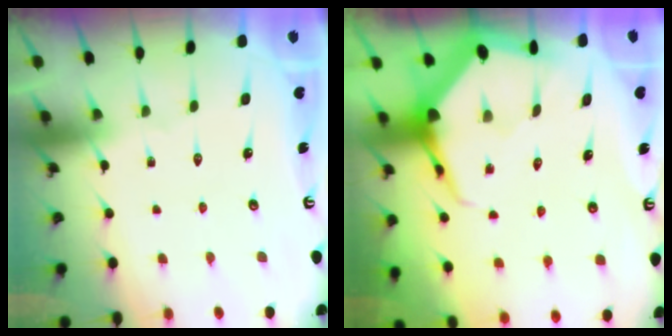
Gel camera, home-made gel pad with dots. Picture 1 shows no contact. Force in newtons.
{"total": 6.1, "press": 6.1, "slide": 0.5}